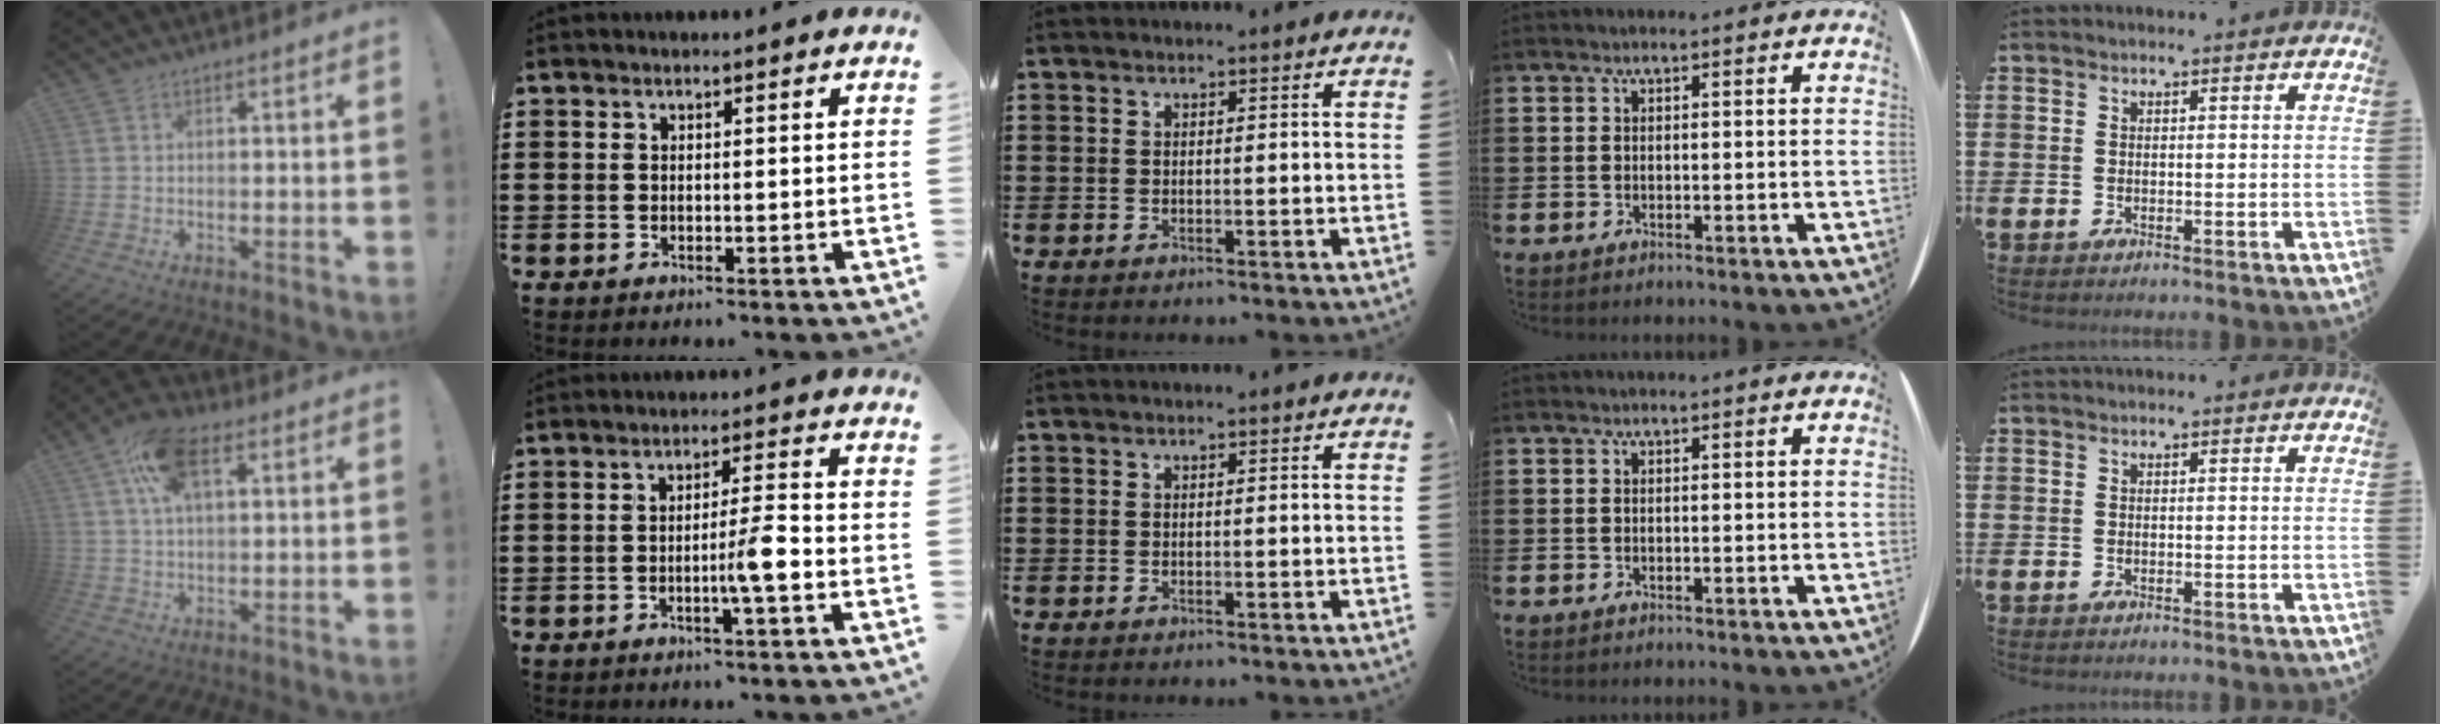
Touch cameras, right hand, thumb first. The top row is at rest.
{"thumb": {"total": 12.0, "force": [5.0, 6.3, 8.8], "torque": [-0.149, 0.007, 0.093]}, "index": {"total": 5.5, "force": [-1.7, -0.1, 5.3], "torque": [-0.090, -0.007, -0.031]}}